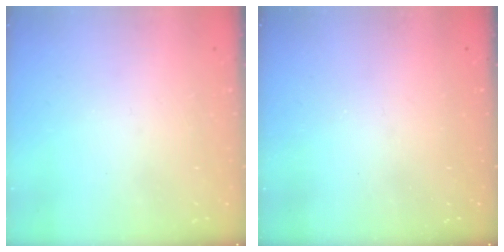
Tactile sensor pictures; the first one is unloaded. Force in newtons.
{"total": 0.0}